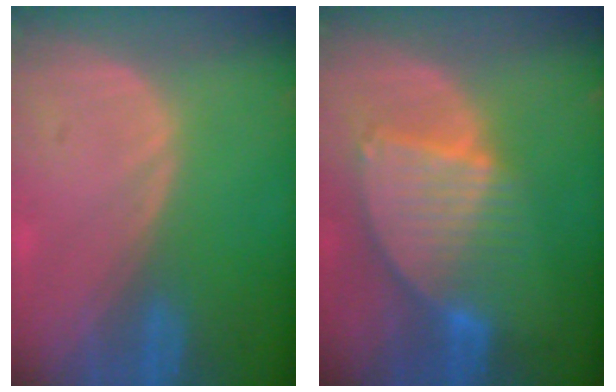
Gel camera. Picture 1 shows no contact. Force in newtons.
{"total": 8.7, "press": 7.5, "slide": 4.4}